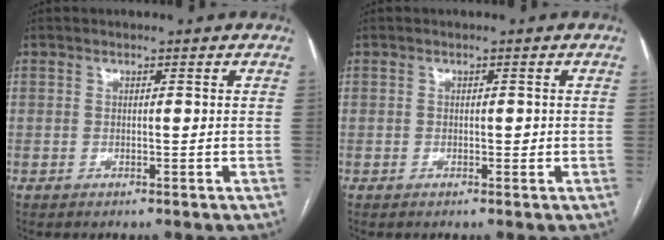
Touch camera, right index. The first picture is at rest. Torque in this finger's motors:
{"motor_torque": [0.13, 0.02, 0.07, 0.02]}